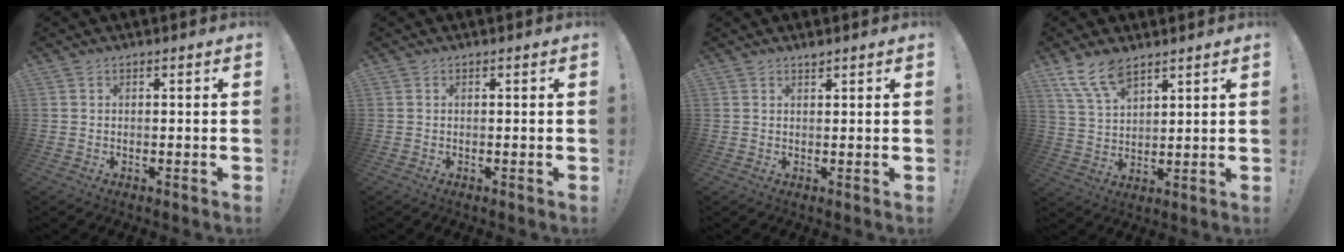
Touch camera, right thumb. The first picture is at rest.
{"total": 0.0}
{"total": 1.0, "force": [0.9, 0.0, 0.2], "torque": [0.011, -0.008, 0.015]}
{"total": 9.1, "force": [7.0, 3.7, 4.6], "torque": [-0.094, -0.033, 0.135]}